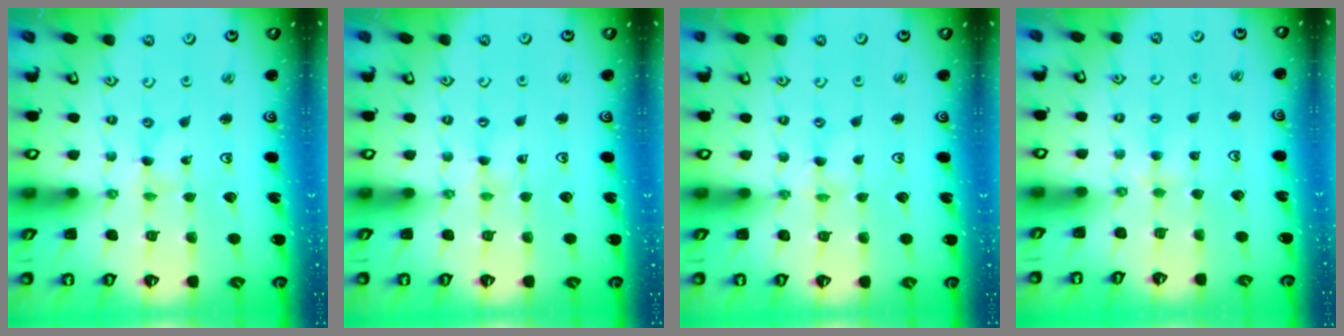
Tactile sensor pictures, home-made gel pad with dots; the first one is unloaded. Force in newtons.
{"total": 1.0, "press": 1.0, "slide": 0.2}
{"total": 0.0}
{"total": 3.4, "press": 3.3, "slide": 0.5}